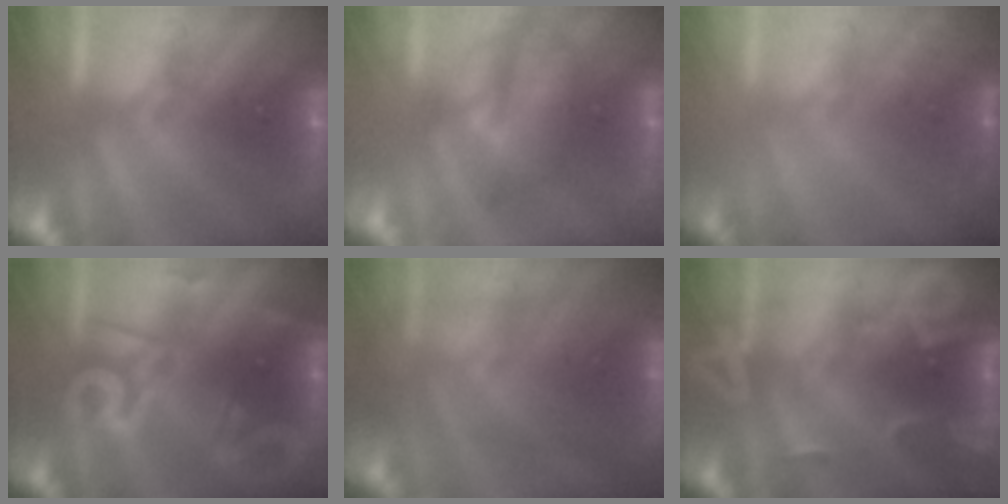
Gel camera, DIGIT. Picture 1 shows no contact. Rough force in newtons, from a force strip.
{"total": 4.4}
{"total": 1.4}
{"total": 2.8}
{"total": 5.5}
{"total": 2.4}